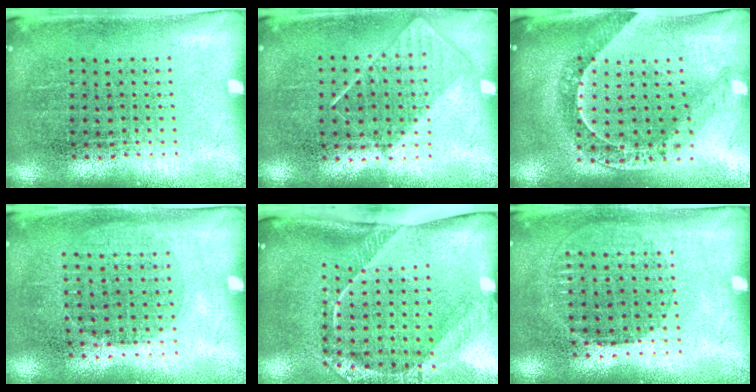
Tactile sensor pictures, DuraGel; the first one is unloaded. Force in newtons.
{"total": 0.8, "press": 0.7, "slide": 0.4}
{"total": 1.2, "press": 1.1, "slide": 0.2}
{"total": 0.9, "press": 0.8, "slide": 0.4}
{"total": 2.7, "press": 1.7, "slide": 2.0}
{"total": 0.9, "press": 0.8, "slide": 0.3}